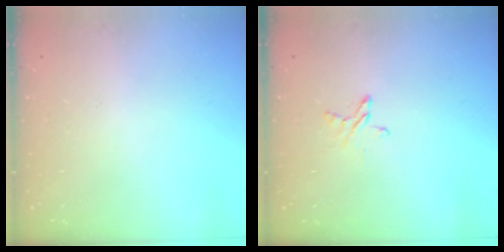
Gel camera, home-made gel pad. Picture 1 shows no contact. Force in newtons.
{"total": 3.8, "press": 3.8, "slide": 0.4}